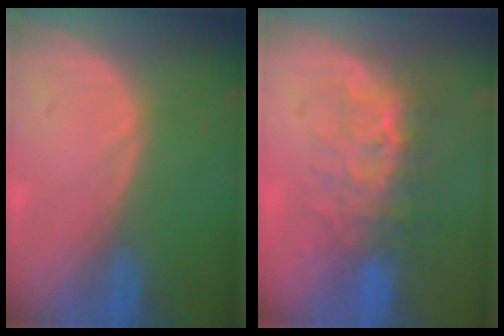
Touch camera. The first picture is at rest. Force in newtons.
{"total": 7.6, "press": 7.3, "slide": 2.2}